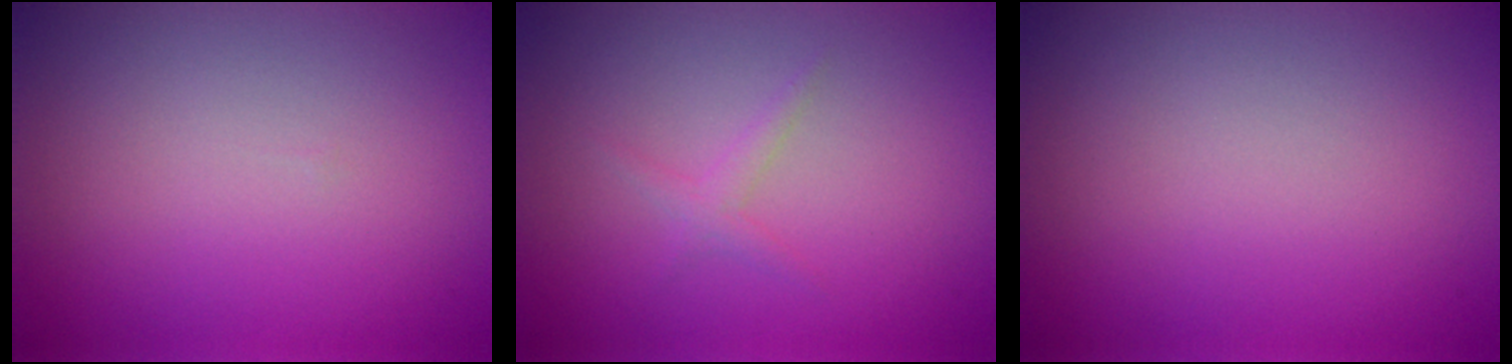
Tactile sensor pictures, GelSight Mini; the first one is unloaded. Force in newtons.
{"total": 1.1, "press": 1.1, "slide": 0.0}
{"total": 0.0}